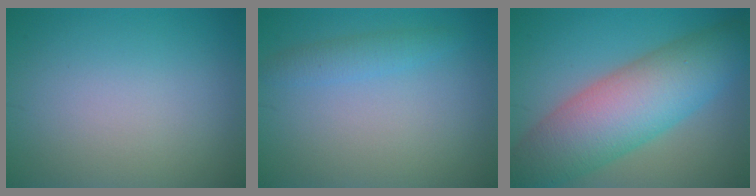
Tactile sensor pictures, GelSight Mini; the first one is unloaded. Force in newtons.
{"total": 1.7, "press": 1.7, "slide": 0.0}
{"total": 10.2, "press": 10.2, "slide": 0.3}